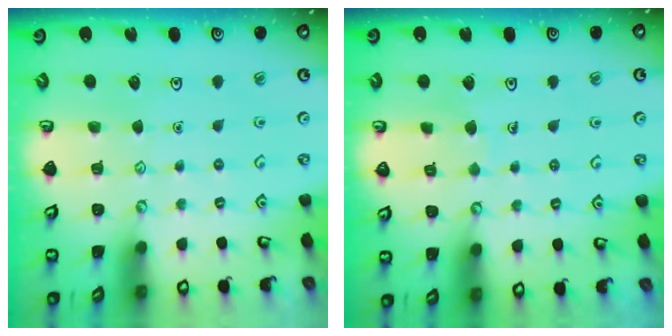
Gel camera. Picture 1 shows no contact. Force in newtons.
{"total": 3.6, "press": 3.6, "slide": 0.2}